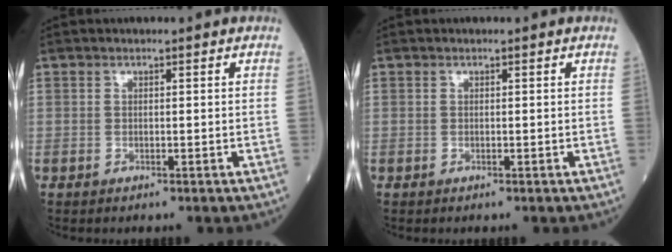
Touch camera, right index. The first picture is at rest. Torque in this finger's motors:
{"motor_torque": [0.01, 0.01, -0.03, -0.01]}